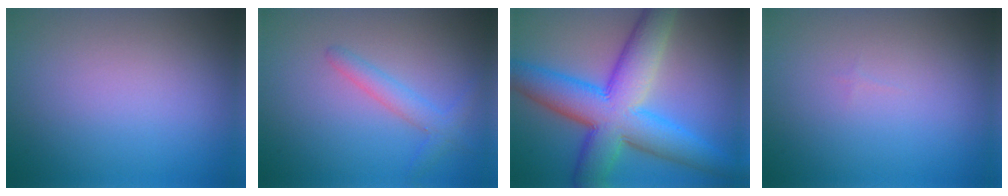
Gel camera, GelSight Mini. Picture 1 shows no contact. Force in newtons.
{"total": 2.2, "press": 2.2, "slide": 0.1}
{"total": 11.3, "press": 11.3, "slide": 0.2}
{"total": 0.0}